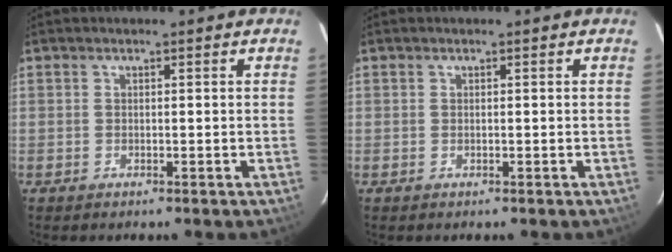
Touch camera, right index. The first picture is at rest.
{"total": 0.0}